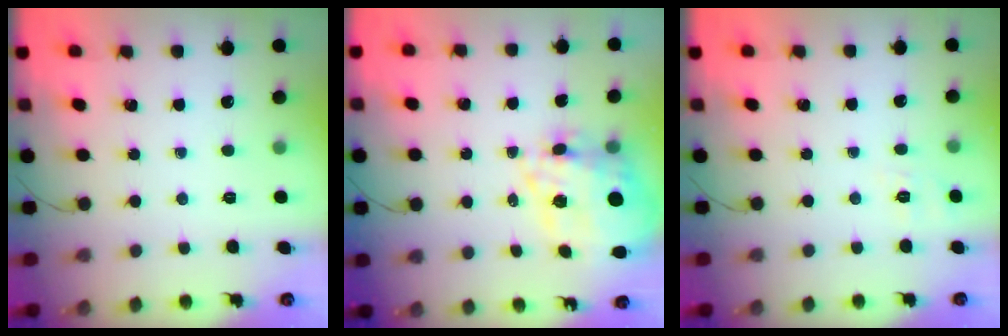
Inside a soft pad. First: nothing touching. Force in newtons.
{"total": 12.2, "press": 11.6, "slide": 3.7}
{"total": 4.1, "press": 3.6, "slide": 2.0}